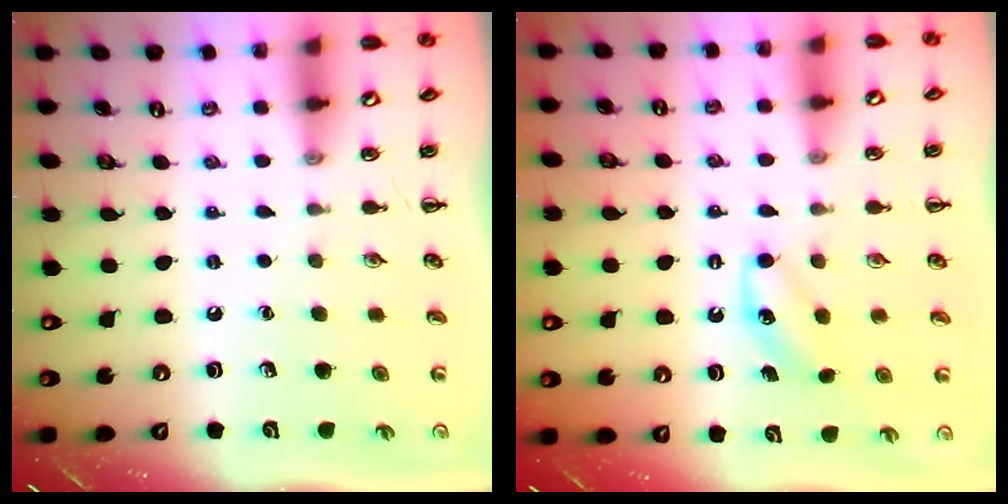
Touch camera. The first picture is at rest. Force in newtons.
{"total": 3.9, "press": 3.8, "slide": 1.0}